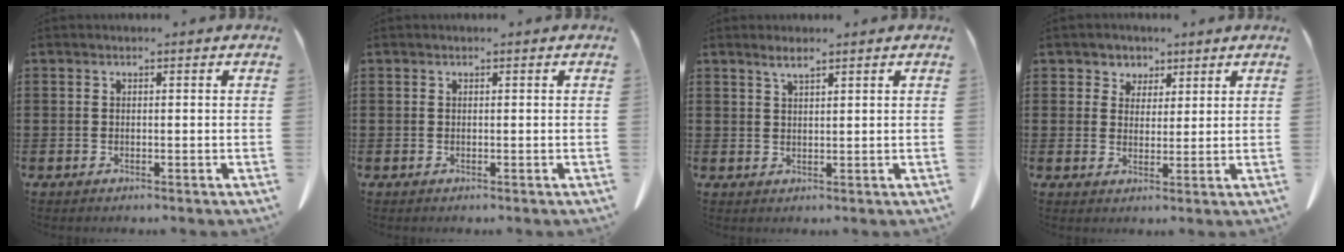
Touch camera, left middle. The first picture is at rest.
{"total": 0.0}
{"total": 2.0, "force": [1.6, 0.1, 1.3], "torque": [-0.028, 0.000, 0.029]}
{"total": 3.5, "force": [2.3, 2.6, 0.1], "torque": [-0.019, 0.007, 0.042]}